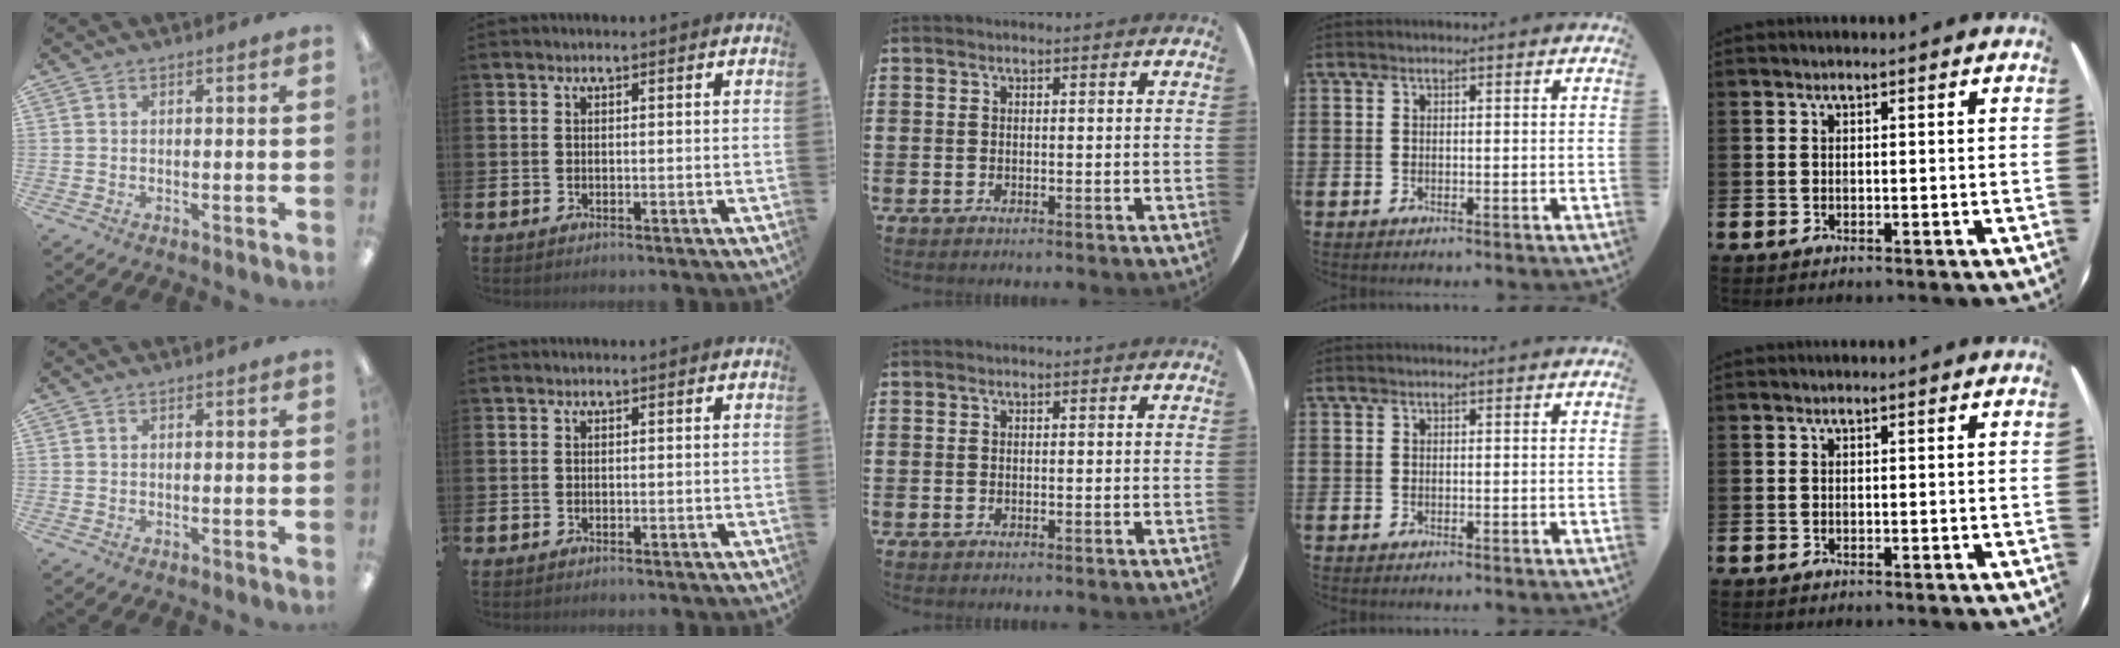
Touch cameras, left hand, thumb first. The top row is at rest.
{}